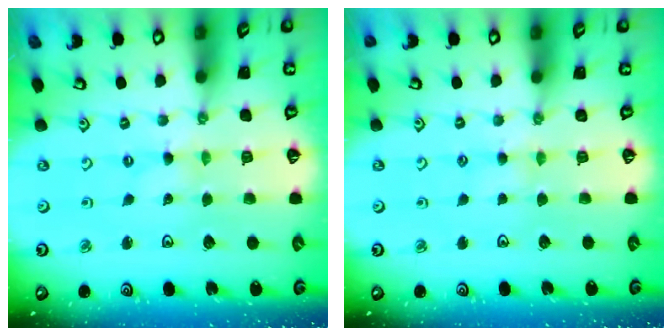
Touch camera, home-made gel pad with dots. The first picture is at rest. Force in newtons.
{"total": 2.6, "press": 2.6, "slide": 0.4}